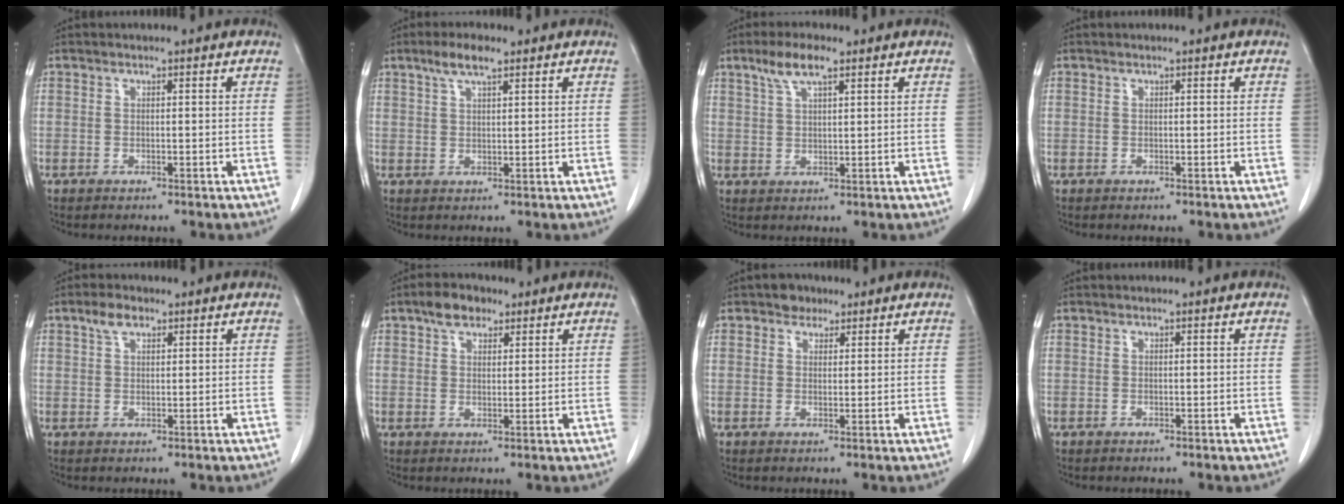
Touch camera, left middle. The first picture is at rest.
{"total": 4.2, "force": [2.9, 1.0, 3.0], "torque": [-0.063, 0.008, 0.056]}
{"total": 5.1, "force": [3.3, 1.1, 3.8], "torque": [-0.081, 0.010, 0.065]}
{"total": 0.0}
{"total": 2.9, "force": [1.8, 1.4, 1.7], "torque": [-0.038, 0.008, 0.037]}
{"total": 4.5, "force": [2.9, 2.5, 2.4], "torque": [-0.044, 0.013, 0.053]}
{"total": 2.5, "force": [1.7, 1.7, 0.6], "torque": [-0.010, 0.005, 0.026]}
{"total": 0.0}